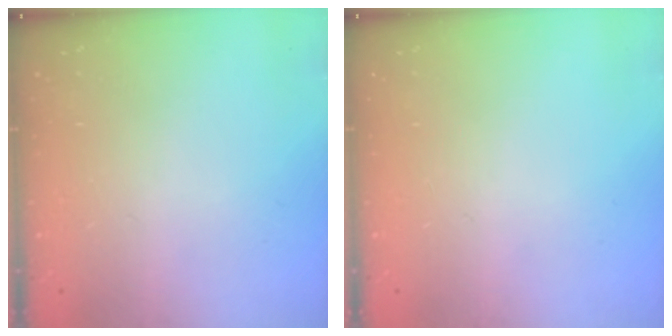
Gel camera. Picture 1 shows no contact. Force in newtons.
{"total": 0.0}